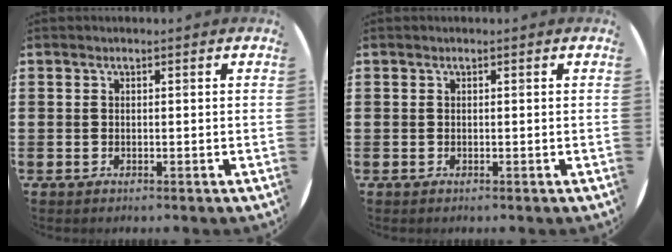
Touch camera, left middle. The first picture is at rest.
{"total": 0.0}